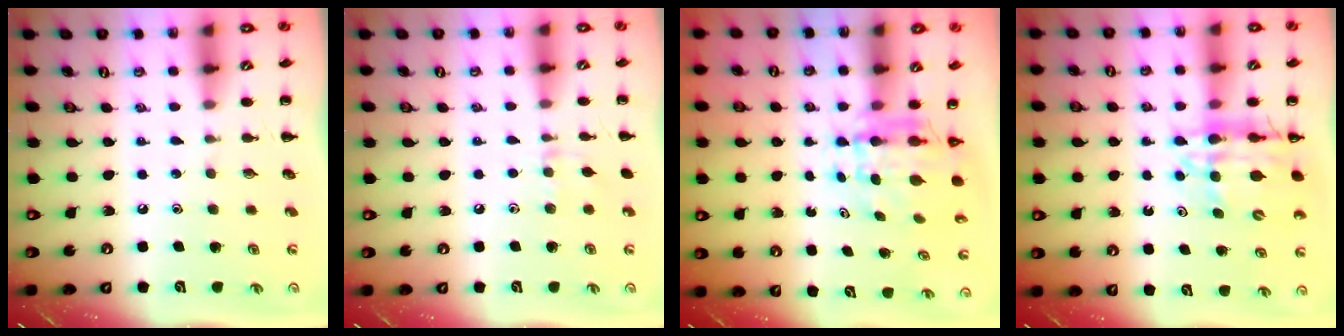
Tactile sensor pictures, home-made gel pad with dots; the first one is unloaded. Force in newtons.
{"total": 6.5, "press": 6.2, "slide": 1.8}
{"total": 6.1, "press": 6.0, "slide": 0.9}
{"total": 11.6, "press": 11.1, "slide": 3.3}